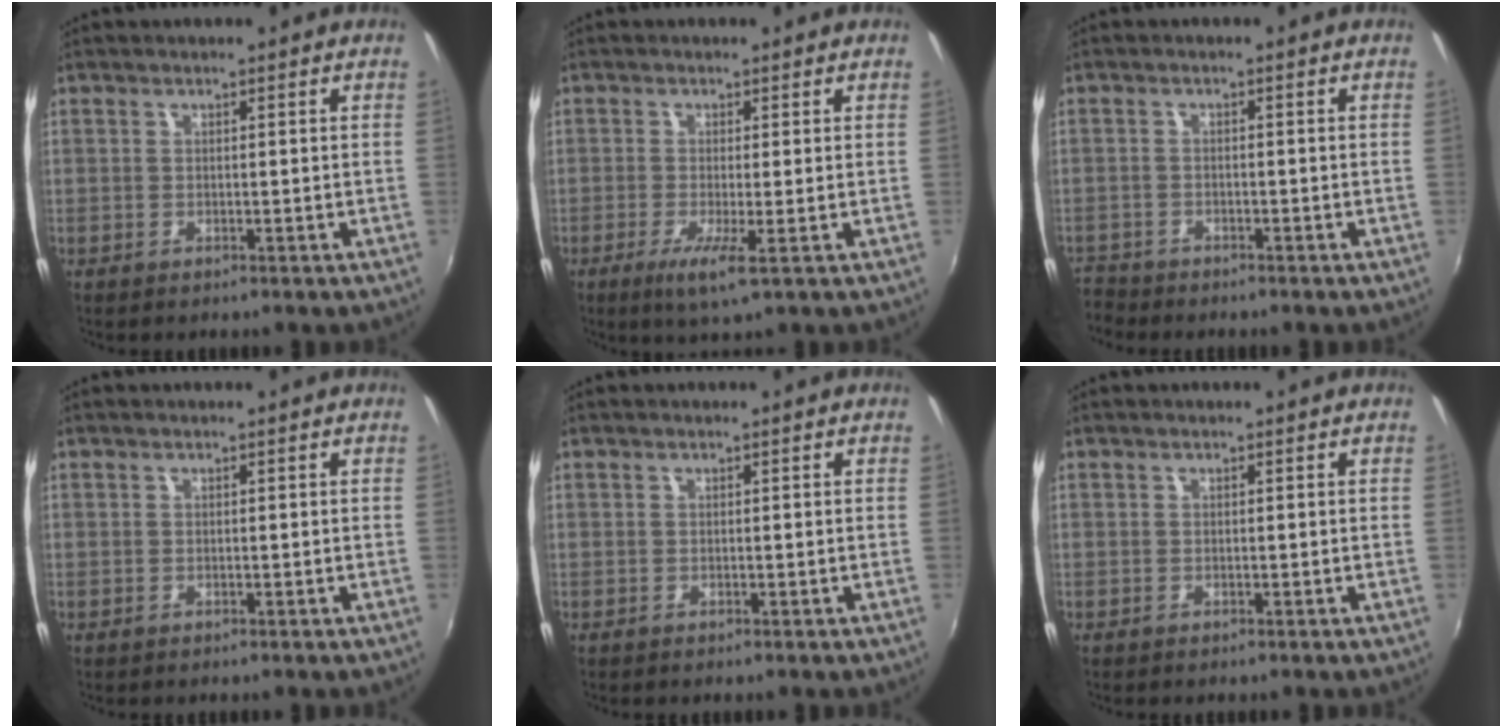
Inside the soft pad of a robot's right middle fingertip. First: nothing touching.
{"total": 4.5, "force": [-1.7, -0.1, 4.1], "torque": [-0.091, -0.017, -0.035]}
{"total": 4.8, "force": [-4.4, 1.8, 0.4], "torque": [-0.033, -0.010, -0.086]}
{"total": 0.0}
{"total": 0.0}
{"total": 0.0}